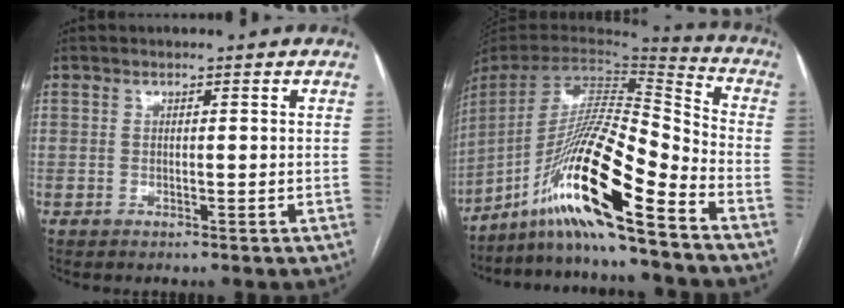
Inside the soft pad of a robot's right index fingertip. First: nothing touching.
{"total": 19.2, "force": [-12.8, 0.1, 14.3], "torque": [-0.297, -0.010, -0.238]}